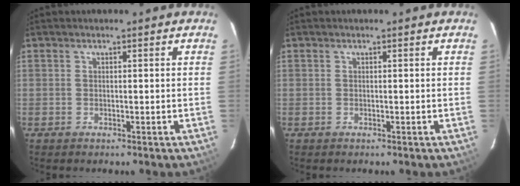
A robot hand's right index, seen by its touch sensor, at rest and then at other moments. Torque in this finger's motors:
{"motor_torque": [0.00, 0.00, 0.01, 0.00]}